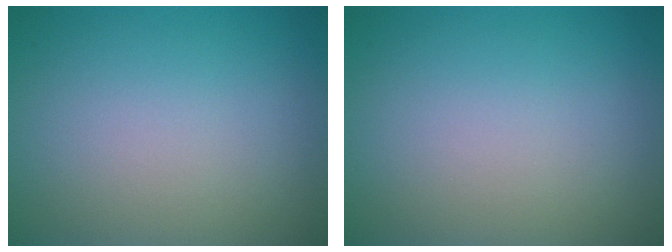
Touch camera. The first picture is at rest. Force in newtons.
{"total": 0.0}